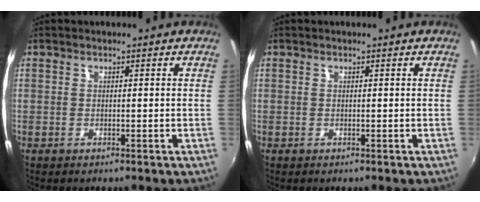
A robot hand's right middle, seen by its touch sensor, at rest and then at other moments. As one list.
[{"total": 0.0}]